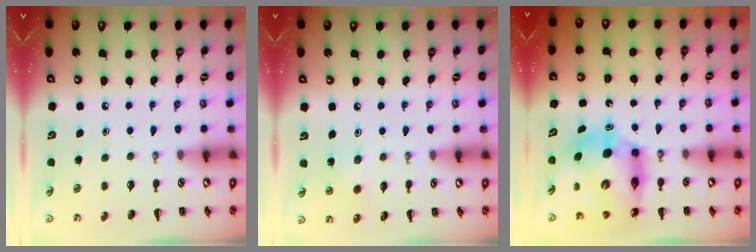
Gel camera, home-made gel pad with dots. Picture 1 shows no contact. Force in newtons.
{"total": 2.9, "press": 2.8, "slide": 0.9}
{"total": 12.3, "press": 11.8, "slide": 3.4}